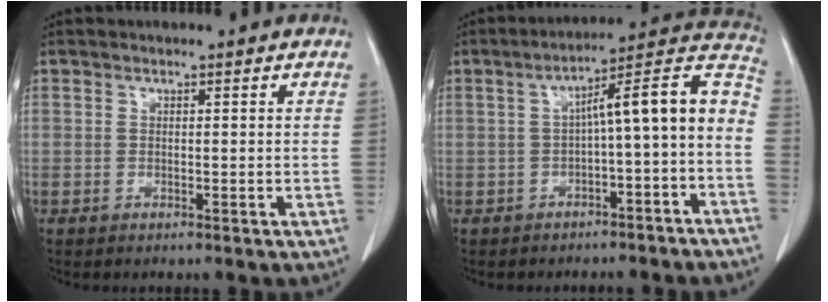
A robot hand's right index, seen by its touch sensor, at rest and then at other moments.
{"total": 12.4, "force": [-2.0, 1.6, 12.1], "torque": [-0.162, 0.050, -0.029]}